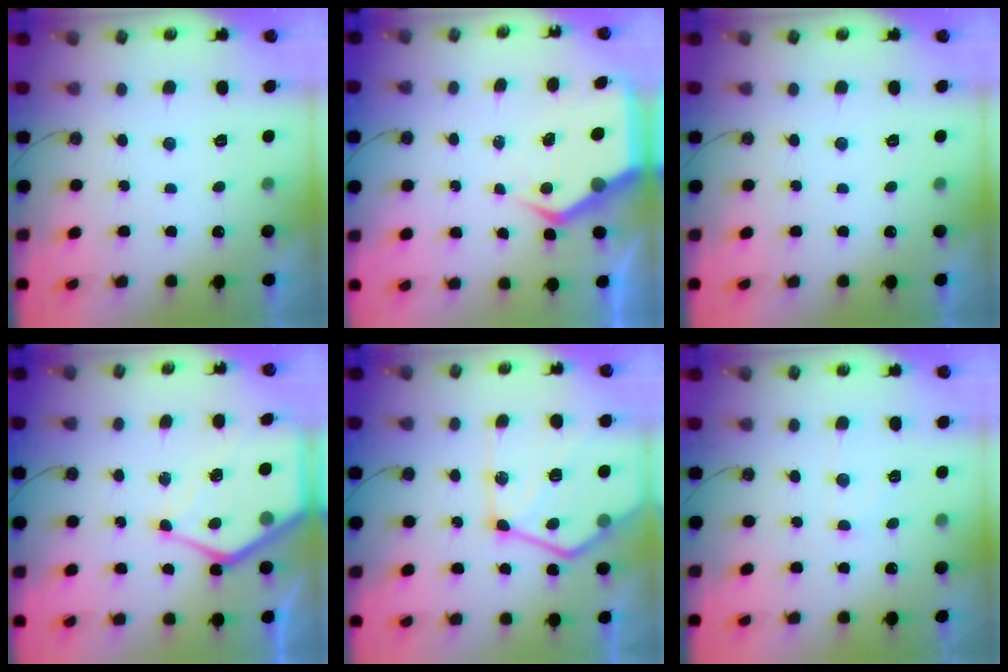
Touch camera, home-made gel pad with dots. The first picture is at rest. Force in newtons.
{"total": 7.6, "press": 7.5, "slide": 1.2}
{"total": 0.0}
{"total": 10.9, "press": 10.9, "slide": 0.7}
{"total": 19.8, "press": 19.6, "slide": 2.4}
{"total": 7.4, "press": 7.4, "slide": 0.8}